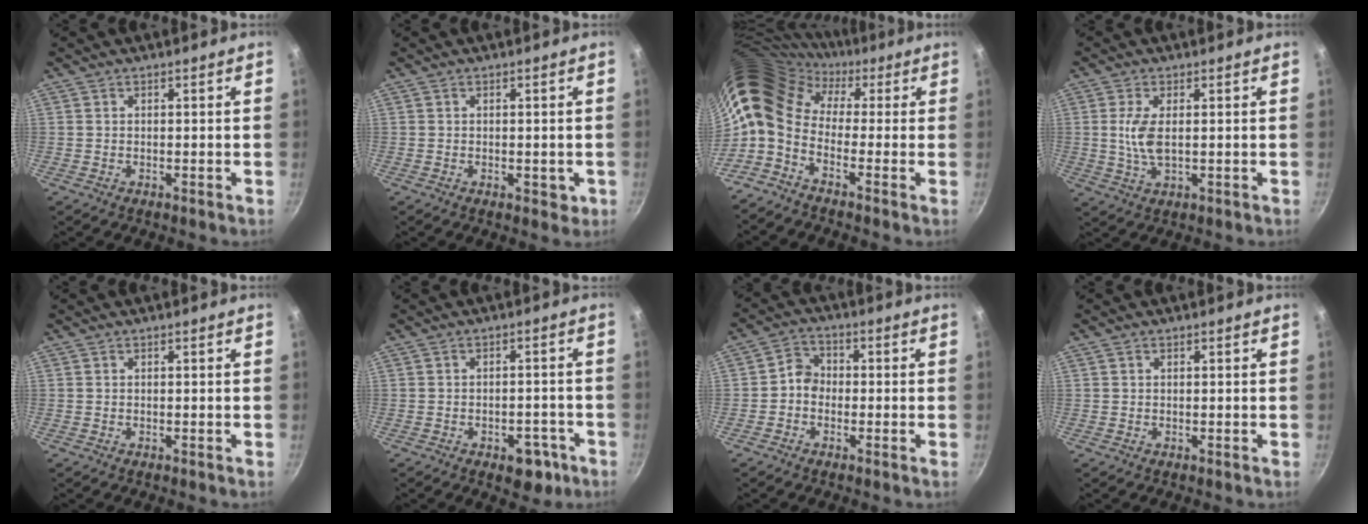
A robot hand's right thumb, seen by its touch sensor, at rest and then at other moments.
{"total": 2.5, "force": [-0.7, 1.4, 2.0], "torque": [-0.015, -0.004, -0.009]}
{"total": 13.5, "force": [1.3, 9.4, 9.6], "torque": [-0.179, 0.021, 0.001]}
{"total": 5.5, "force": [0.6, 2.3, 5.0], "torque": [-0.109, -0.004, 0.013]}
{"total": 0.0}
{"total": 6.6, "force": [-3.4, 3.8, 4.1], "torque": [-0.021, 0.025, -0.032]}
{"total": 4.1, "force": [-0.9, 3.5, 1.8], "torque": [-0.007, 0.017, -0.029]}
{"total": 0.0}